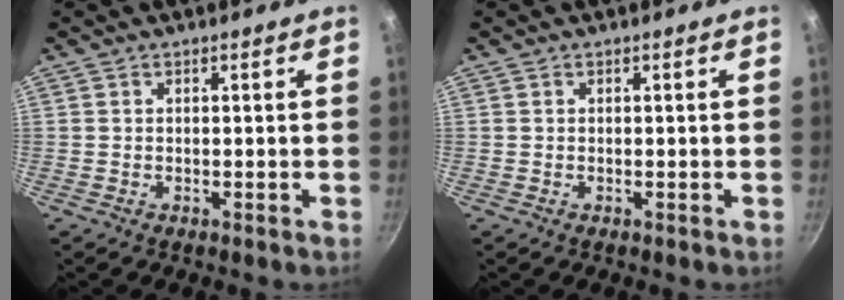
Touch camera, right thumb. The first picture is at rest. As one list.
[{"total": 0.0}]